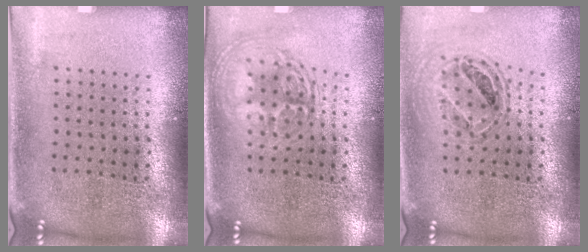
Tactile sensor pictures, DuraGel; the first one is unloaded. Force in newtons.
{"total": 2.0, "press": 1.9, "slide": 0.3}
{"total": 0.8, "press": 0.8, "slide": 0.1}